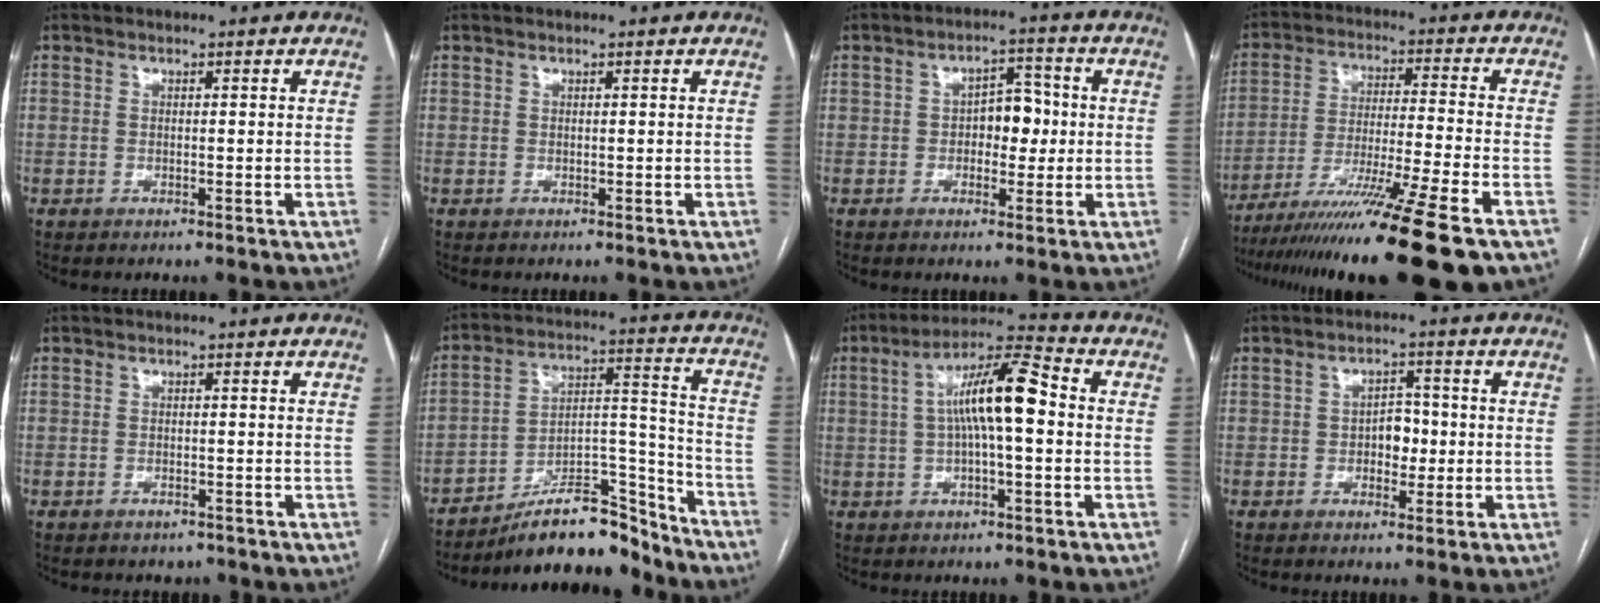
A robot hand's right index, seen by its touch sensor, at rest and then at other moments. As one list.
[{"total": 0.0}, {"total": 5.4, "force": [-0.2, 3.1, 4.4], "torque": [-0.061, 0.017, -0.004]}, {"total": 19.5, "force": [-14.5, -2.0, 12.9], "torque": [-0.198, -0.046, -0.242]}, {"total": 2.0, "force": [-1.6, 1.0, 0.3], "torque": [-0.012, 0.001, -0.020]}, {"total": 19.8, "force": [-16.8, 5.5, 9.0], "torque": [-0.131, 0.045, -0.272]}, {"total": 10.9, "force": [0.6, 1.8, 10.7], "torque": [-0.192, 0.031, 0.006]}, {"total": 3.8, "force": [-0.6, 2.4, 2.9], "torque": [-0.040, 0.011, -0.010]}]